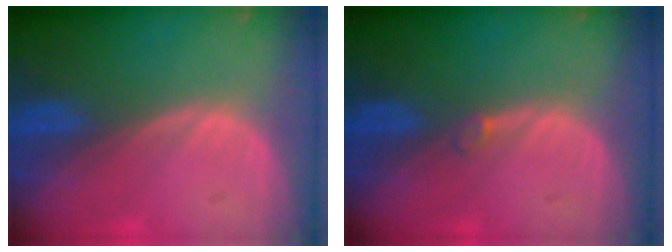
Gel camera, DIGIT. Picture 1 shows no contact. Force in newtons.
{"total": 0.7, "press": 0.7, "slide": 0.2}